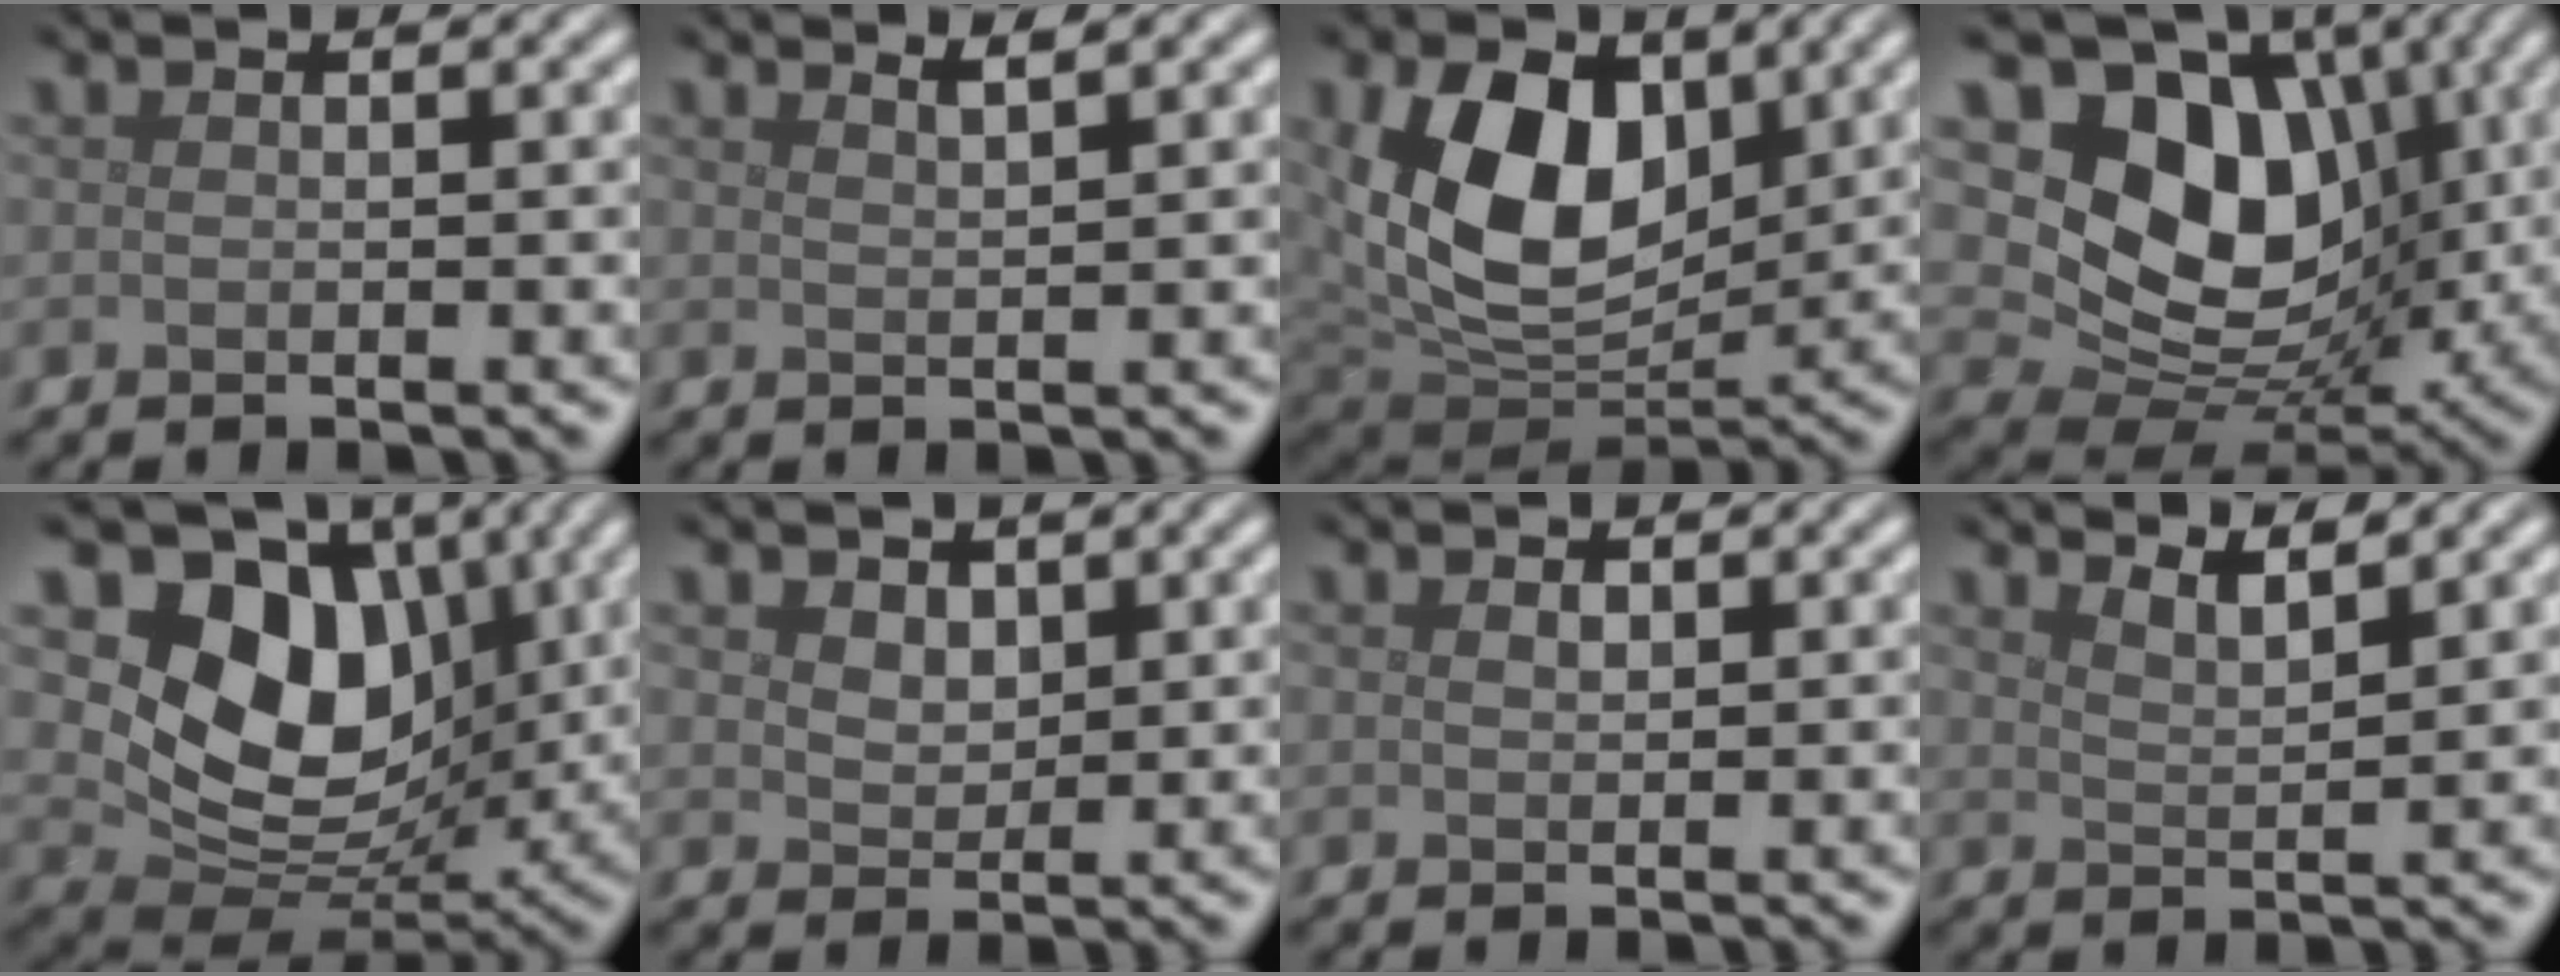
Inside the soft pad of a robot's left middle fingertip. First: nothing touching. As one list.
[{"total": 1.9, "force": [1.6, 0.5, 1.0], "torque": [-0.002, 0.009, 0.012]}, {"total": 11.7, "force": [3.1, 7.5, 8.4], "torque": [-0.165, -0.011, 0.056]}, {"total": 12.2, "force": [2.9, 9.1, 7.6], "torque": [-0.124, -0.010, 0.044]}, {"total": 10.9, "force": [3.1, 8.1, 6.6], "torque": [-0.119, -0.021, 0.057]}, {"total": 2.2, "force": [1.2, 1.5, 1.0], "torque": [-0.023, -0.003, 0.017]}, {"total": 0.6, "force": [0.4, 0.3, 0.4], "torque": [-0.009, 0.000, 0.007]}, {"total": 2.8, "force": [2.5, 0.6, 1.3], "torque": [-0.012, 0.005, 0.035]}]